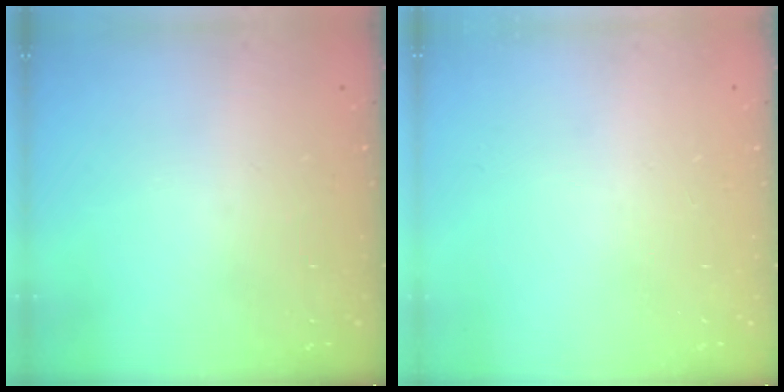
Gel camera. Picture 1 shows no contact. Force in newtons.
{"total": 0.0}